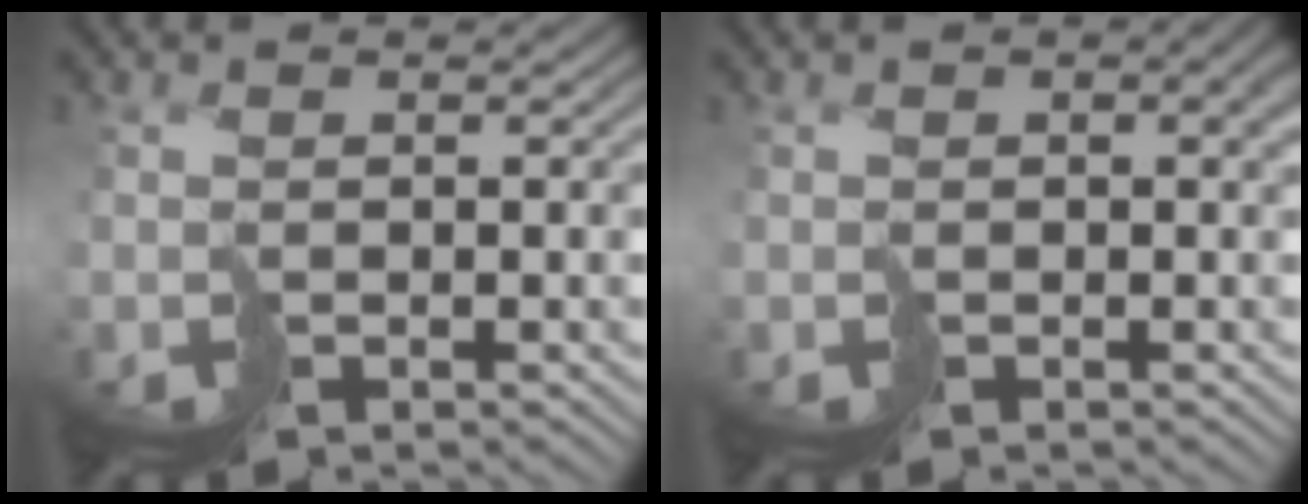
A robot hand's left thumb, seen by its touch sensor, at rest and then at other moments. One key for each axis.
{"total": 3.5, "fx": 0.6, "fy": 2.1, "fz": 2.7, "tx": -0.045, "ty": -0.009, "tz": 0.018}